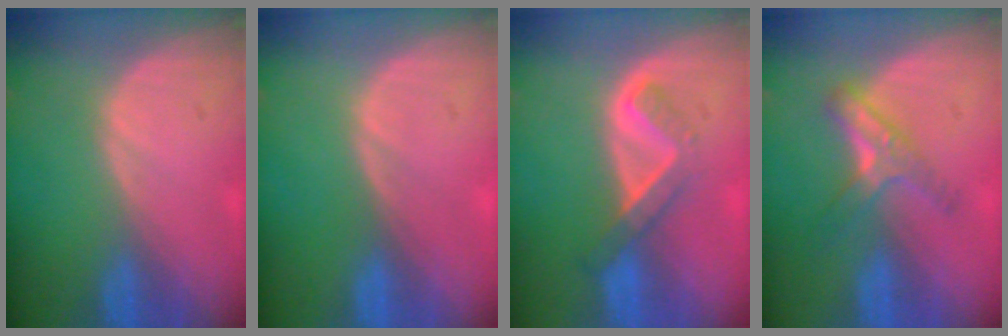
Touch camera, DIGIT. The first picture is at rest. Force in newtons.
{"total": 0.0}
{"total": 5.2, "press": 4.5, "slide": 2.7}
{"total": 5.6, "press": 4.9, "slide": 2.6}